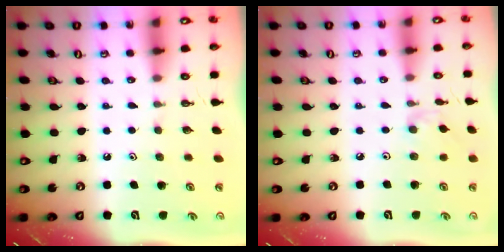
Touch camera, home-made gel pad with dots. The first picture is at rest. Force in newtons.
{"total": 1.4, "press": 1.4, "slide": 0.4}